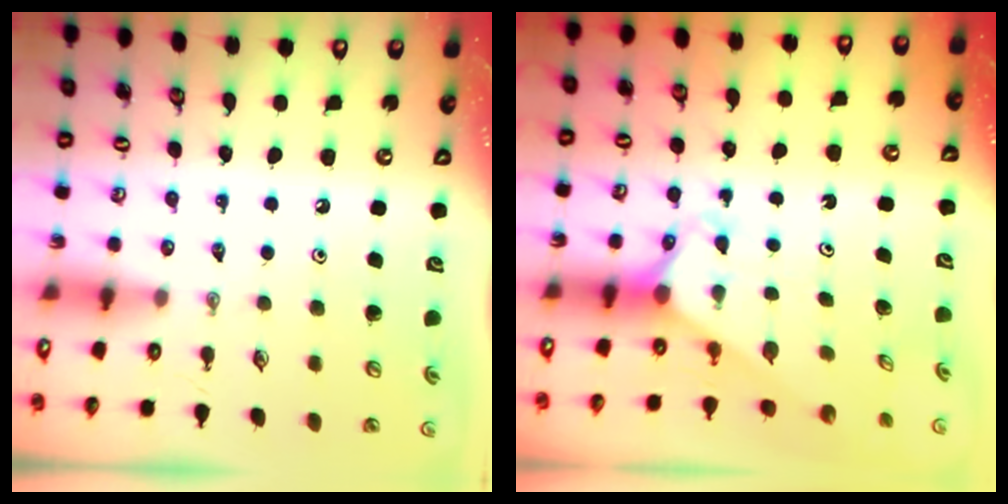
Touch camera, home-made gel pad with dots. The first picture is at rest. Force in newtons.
{"total": 2.3, "press": 2.3, "slide": 0.2}